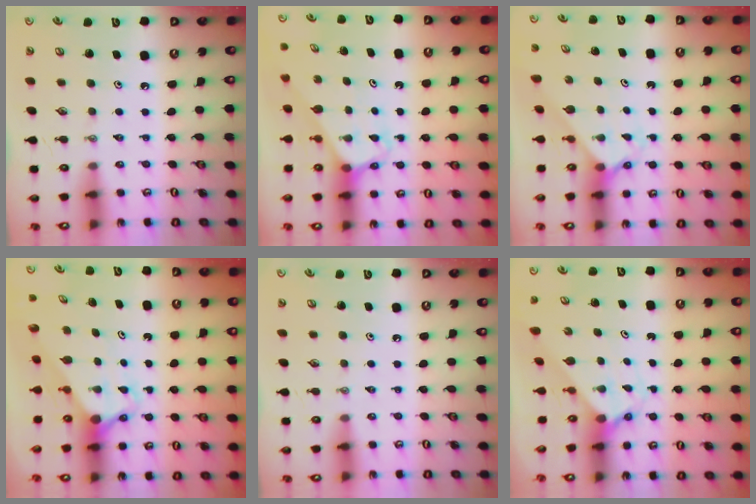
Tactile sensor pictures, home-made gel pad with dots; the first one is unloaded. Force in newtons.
{"total": 3.1, "press": 3.1, "slide": 0.2}
{"total": 2.4, "press": 2.4, "slide": 0.2}
{"total": 2.8, "press": 2.8, "slide": 0.2}
{"total": 0.0}
{"total": 1.9, "press": 1.9, "slide": 0.2}